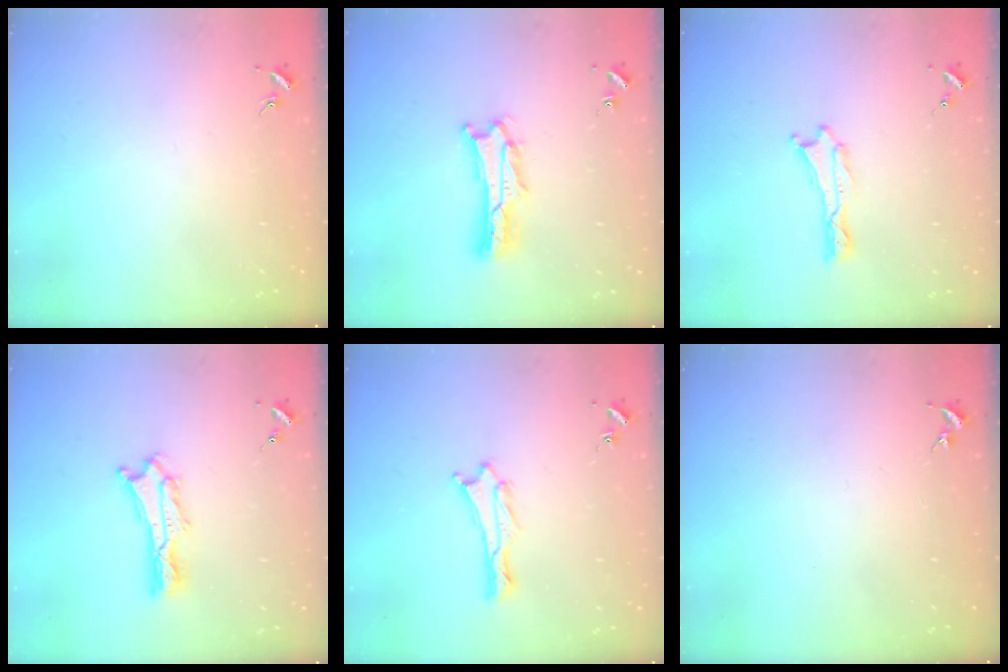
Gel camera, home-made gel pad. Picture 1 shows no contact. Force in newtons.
{"total": 3.0, "press": 2.9, "slide": 0.3}
{"total": 0.0}
{"total": 2.0, "press": 2.0, "slide": 0.2}
{"total": 1.0, "press": 0.9, "slide": 0.1}
{"total": 0.0}